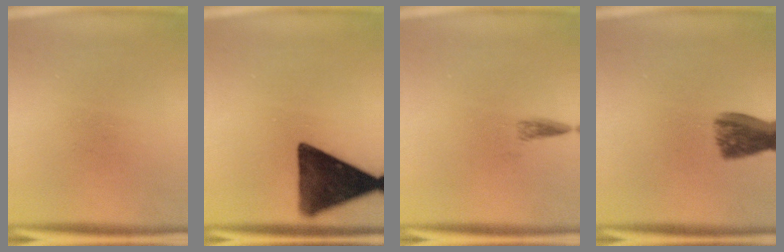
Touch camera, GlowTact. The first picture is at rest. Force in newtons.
{"total": 14.5}
{"total": 1.2}
{"total": 6.5}